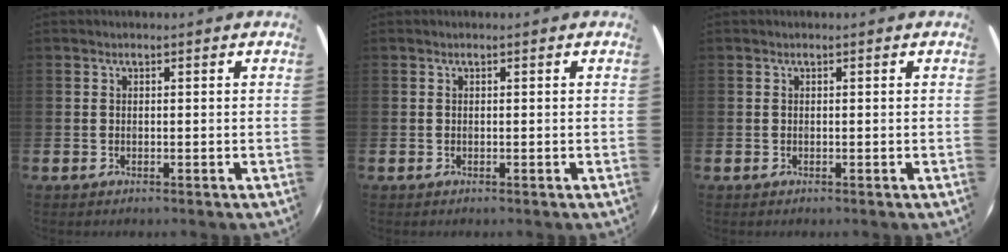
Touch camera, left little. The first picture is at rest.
{"total": 0.0}
{"total": 0.0}